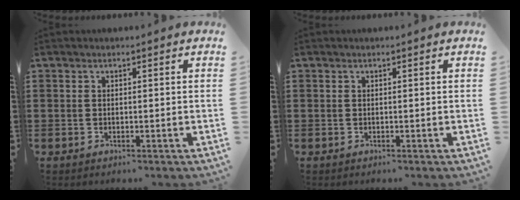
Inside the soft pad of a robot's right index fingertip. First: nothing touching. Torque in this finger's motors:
{"motor_torque": [0.27, 0.81, -0.02, -0.01]}